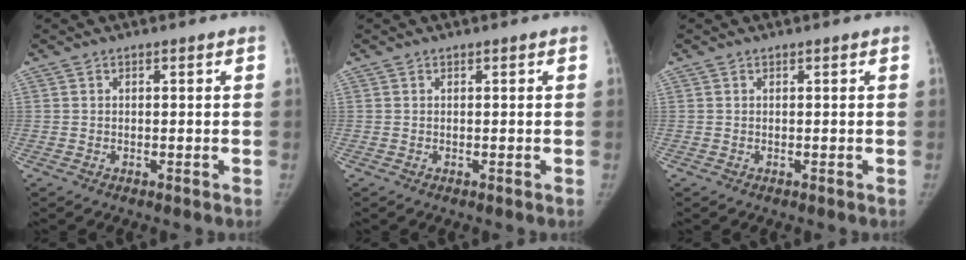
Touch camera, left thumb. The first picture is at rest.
{"total": 0.0}
{"total": 0.0}